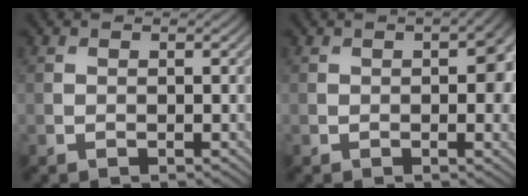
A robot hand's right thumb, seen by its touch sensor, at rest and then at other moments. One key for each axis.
{"total": 4.4, "fx": 0.1, "fy": 2.0, "fz": 3.8, "tx": -0.049, "ty": -0.001, "tz": 0.001}